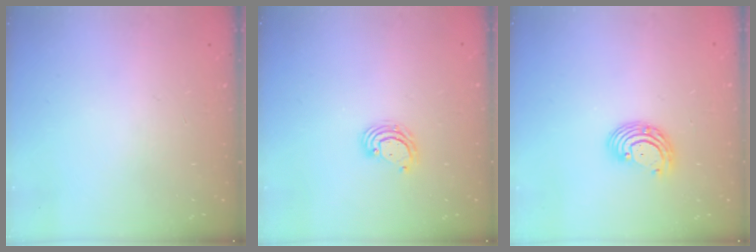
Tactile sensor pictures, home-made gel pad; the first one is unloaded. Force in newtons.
{"total": 3.9, "press": 3.9, "slide": 0.1}
{"total": 5.8, "press": 5.8, "slide": 0.7}